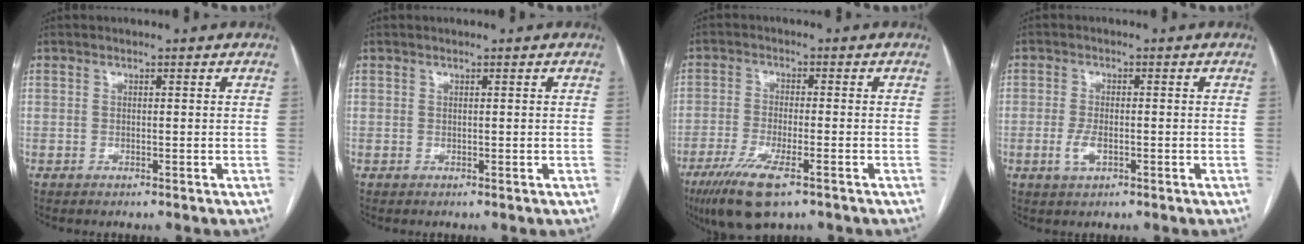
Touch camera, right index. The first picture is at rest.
{"total": 0.0}
{"total": 8.9, "force": [-5.4, 1.7, 6.9], "torque": [-0.131, -0.021, -0.092]}
{"total": 3.0, "force": [-1.0, 1.3, 2.5], "torque": [-0.055, -0.001, -0.018]}